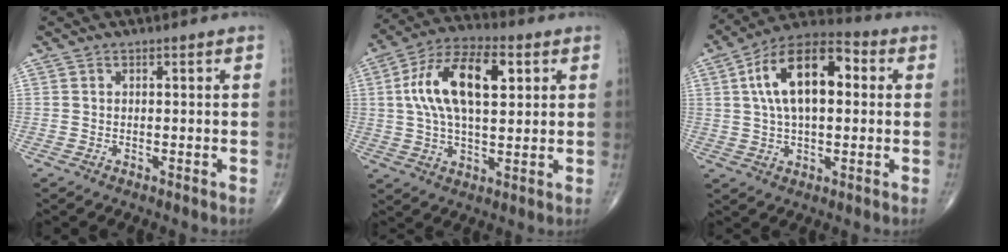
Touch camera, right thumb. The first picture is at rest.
{"total": 16.6, "force": [4.0, 8.0, 14.0], "torque": [-0.253, 0.015, 0.067]}
{"total": 16.5, "force": [3.2, 8.3, 13.9], "torque": [-0.234, 0.027, 0.047]}